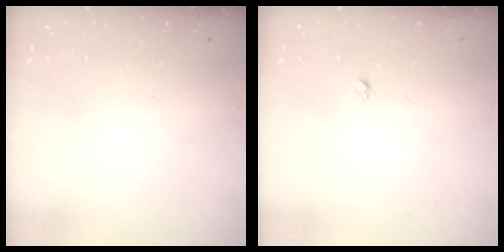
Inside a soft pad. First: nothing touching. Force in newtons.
{"total": 2.7, "press": 2.7, "slide": 0.3}